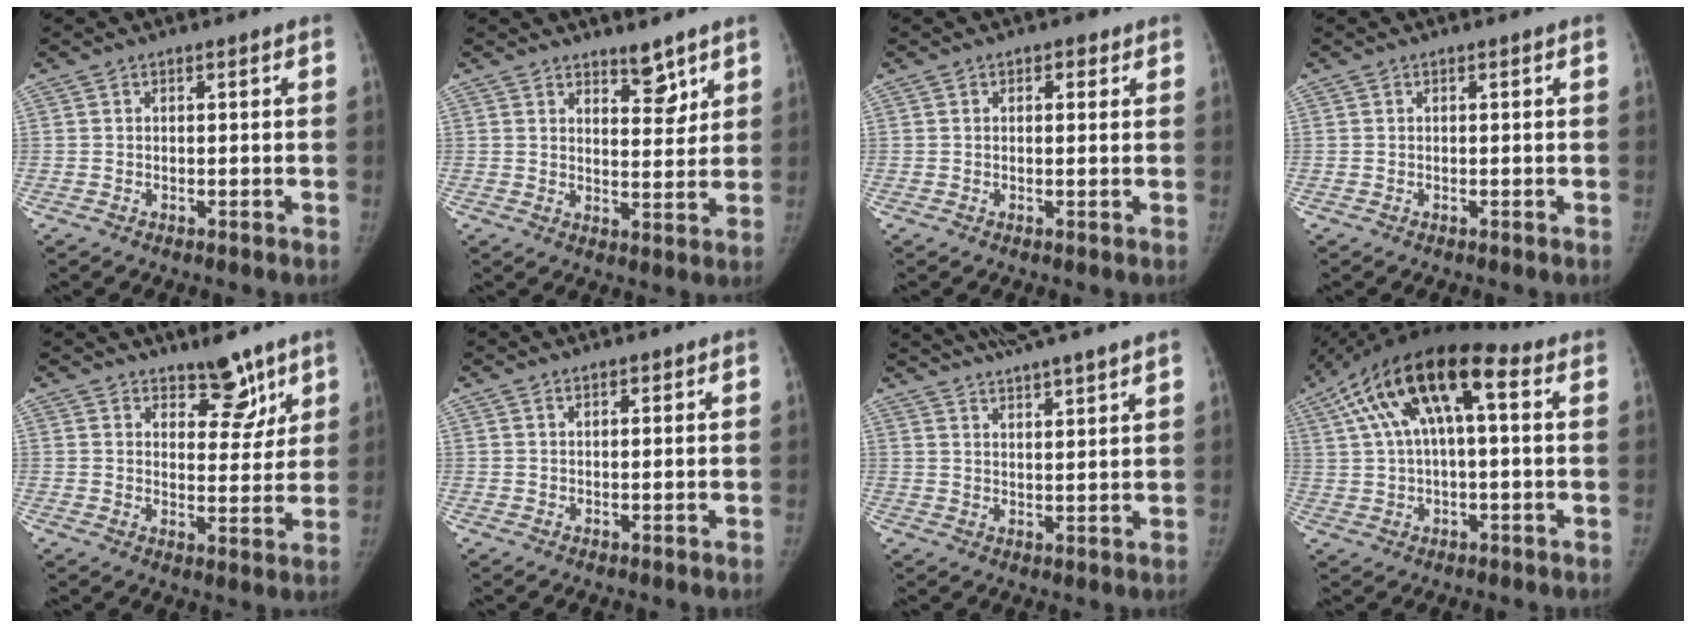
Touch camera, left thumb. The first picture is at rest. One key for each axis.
{"total": 5.6, "fx": 4.1, "fy": 2.3, "fz": 2.9, "tx": -0.017, "ty": -0.033, "tz": 0.064}
{"total": 2.1, "fx": 1.0, "fy": 1.3, "fz": 1.3, "tx": -0.005, "ty": -0.001, "tz": 0.011}
{"total": 0.0}
{"total": 8.1, "fx": 5.9, "fy": 3.7, "fz": 4.2, "tx": -0.017, "ty": -0.041, "tz": 0.088}
{"total": 1.2, "fx": 0.8, "fy": 0.5, "fz": 0.7, "tx": -0.007, "ty": -0.003, "tz": 0.013}
{"total": 11.3, "fx": 9.3, "fy": 0.7, "fz": 6.4, "tx": -0.090, "ty": -0.013, "tz": 0.142}
{"total": 16.2, "fx": 5.1, "fy": 6.3, "fz": 14.1, "tx": -0.257, "ty": 0.040, "tz": 0.080}